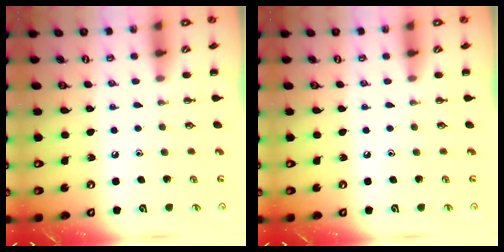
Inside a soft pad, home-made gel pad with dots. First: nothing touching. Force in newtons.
{"total": 0.0}